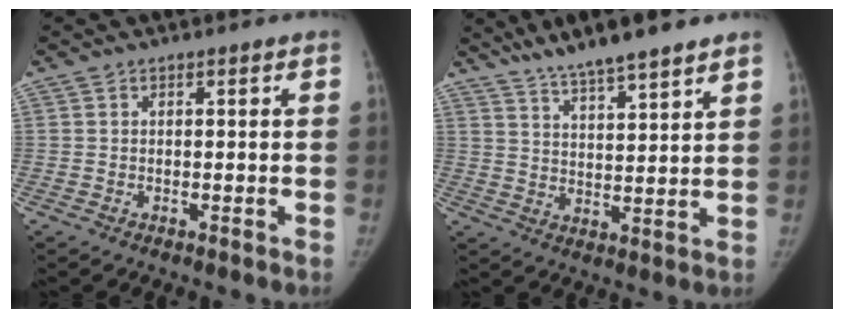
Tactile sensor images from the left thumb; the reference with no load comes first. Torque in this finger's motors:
{"motor_torque": [1.69, 0.20, 1.33, -1.31, 0.03]}